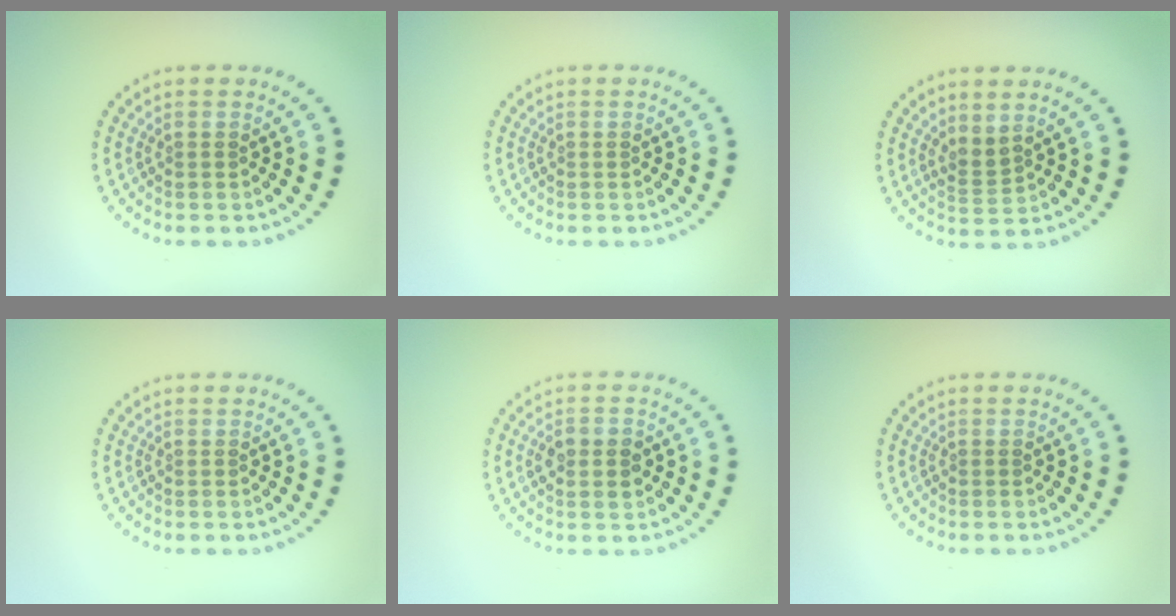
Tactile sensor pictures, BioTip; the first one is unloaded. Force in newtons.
{"total": 0.0}
{"total": 1.9, "press": 1.4, "slide": 1.3}
{"total": 0.0}
{"total": 2.8, "press": 2.8, "slide": 0.0}
{"total": 0.0}